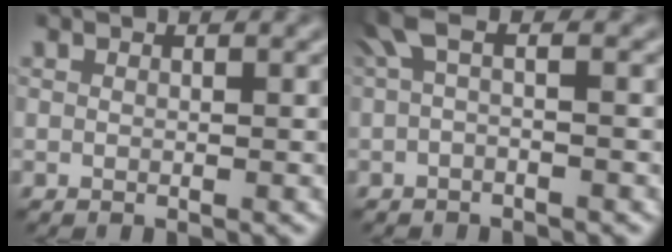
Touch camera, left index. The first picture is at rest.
{"total": 2.7, "force": [0.3, 0.6, 2.6], "torque": [-0.054, 0.006, 0.003]}